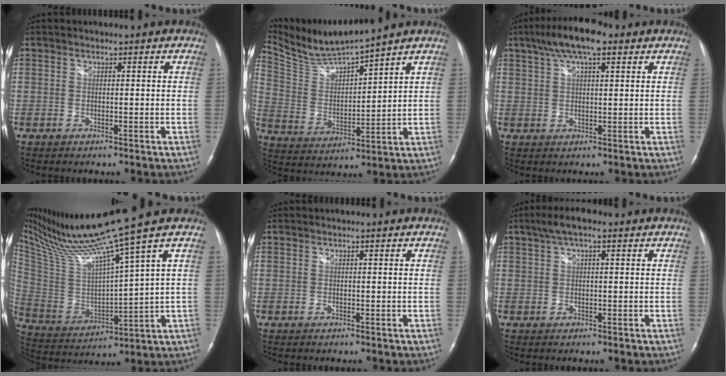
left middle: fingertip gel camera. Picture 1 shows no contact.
{"total": 10.0, "force": [9.4, -1.2, 3.1], "torque": [-0.077, -0.005, 0.194]}
{"total": 8.9, "force": [5.5, 2.4, 6.7], "torque": [-0.125, 0.024, 0.090]}
{"total": 16.8, "force": [12.6, -2.7, 10.8], "torque": [-0.194, -0.014, 0.237]}
{"total": 0.0}
{"total": 4.6, "force": [2.6, 1.3, 3.6], "torque": [-0.070, 0.029, 0.041]}